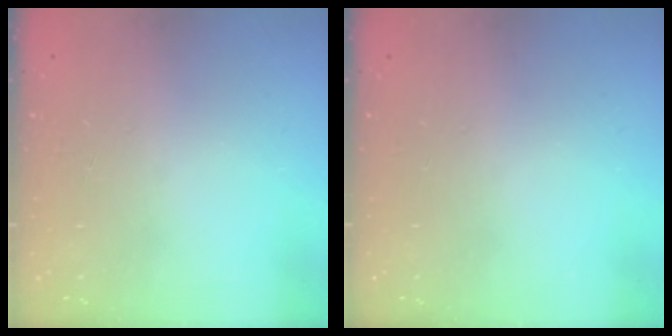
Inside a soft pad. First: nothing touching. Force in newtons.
{"total": 0.0}